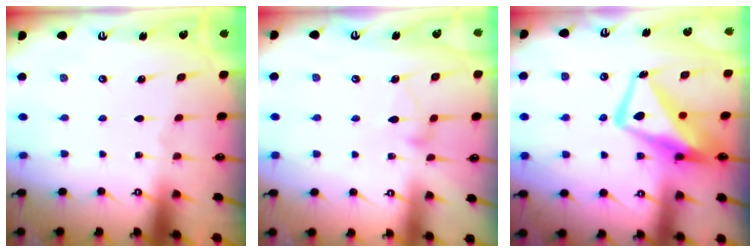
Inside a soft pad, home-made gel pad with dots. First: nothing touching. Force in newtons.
{"total": 6.6, "press": 6.6, "slide": 0.3}
{"total": 12.7, "press": 12.7, "slide": 1.4}